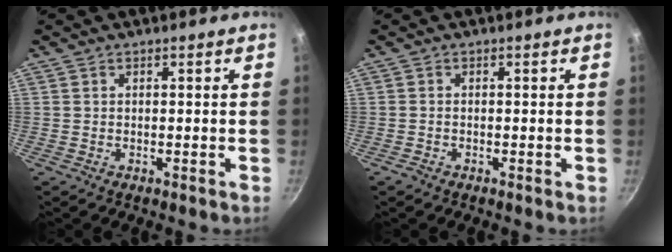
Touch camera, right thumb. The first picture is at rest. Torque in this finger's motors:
{"motor_torque": [0.05, -0.22, -0.18, -0.02, -0.01]}